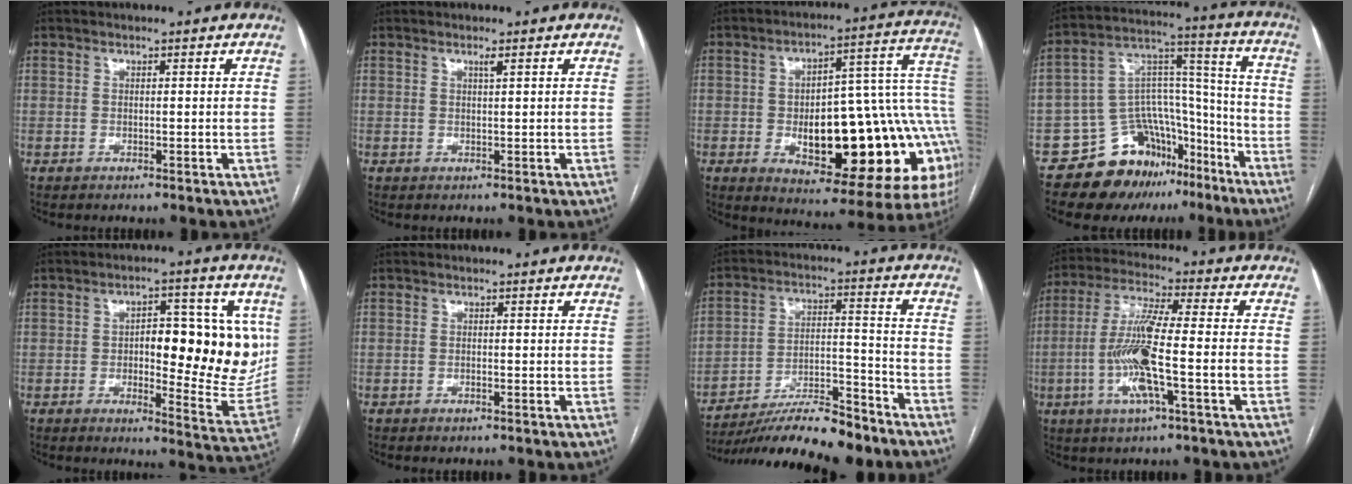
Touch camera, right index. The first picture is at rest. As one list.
[{"total": 0.8, "force": [0.5, -0.1, 0.7], "torque": [-0.015, -0.001, 0.010]}, {"total": 28.9, "force": [-5.3, 9.3, 26.8], "torque": [-0.284, 0.034, -0.054]}, {"total": 15.4, "force": [-10.9, 9.3, 5.7], "torque": [-0.077, 0.086, -0.173]}, {"total": 14.8, "force": [1.6, 5.7, 13.6], "torque": [-0.166, 0.010, 0.029]}, {"total": 0.6, "force": [-0.4, 0.1, 0.3], "torque": [-0.010, -0.001, -0.005]}, {"total": 16.3, "force": [-14.2, 2.4, 7.7], "torque": [-0.132, 0.011, -0.237]}, {"total": 11.9, "force": [-3.0, 0.6, 11.5], "torque": [-0.232, -0.001, -0.062]}]